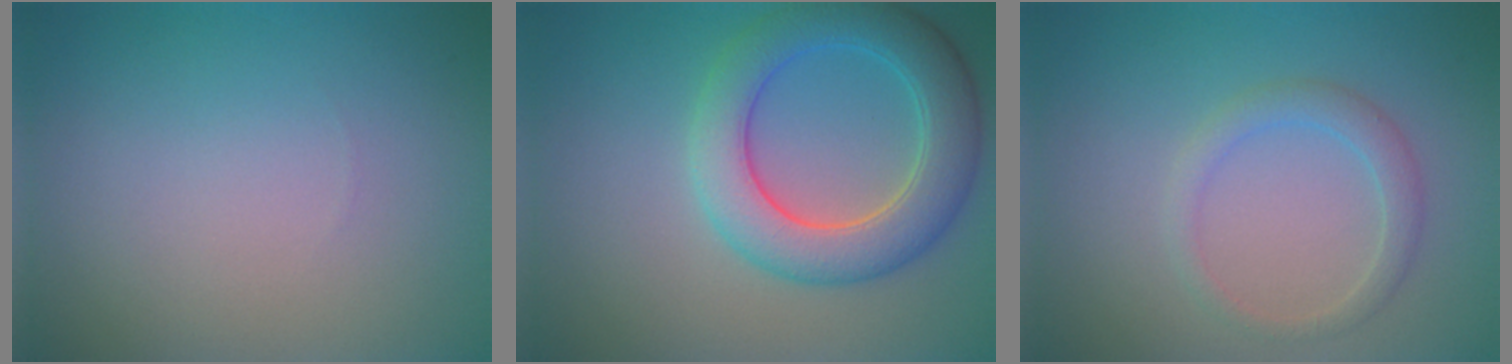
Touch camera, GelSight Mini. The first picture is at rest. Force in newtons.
{"total": 6.3, "press": 6.3, "slide": 0.5}
{"total": 2.0, "press": 2.0, "slide": 0.1}